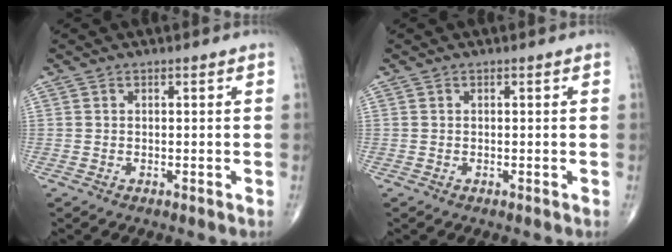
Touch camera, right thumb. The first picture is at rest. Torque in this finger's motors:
{"motor_torque": [-0.15, 0.15, 0.03, -0.03, 0.03]}